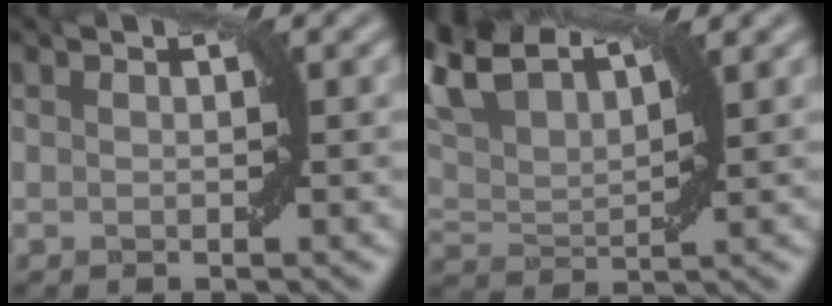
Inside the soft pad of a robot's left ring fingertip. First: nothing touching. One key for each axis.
{"total": 4.8, "fx": 2.3, "fy": 2.8, "fz": 3.2, "tx": -0.079, "ty": 0.012, "tz": 0.053}